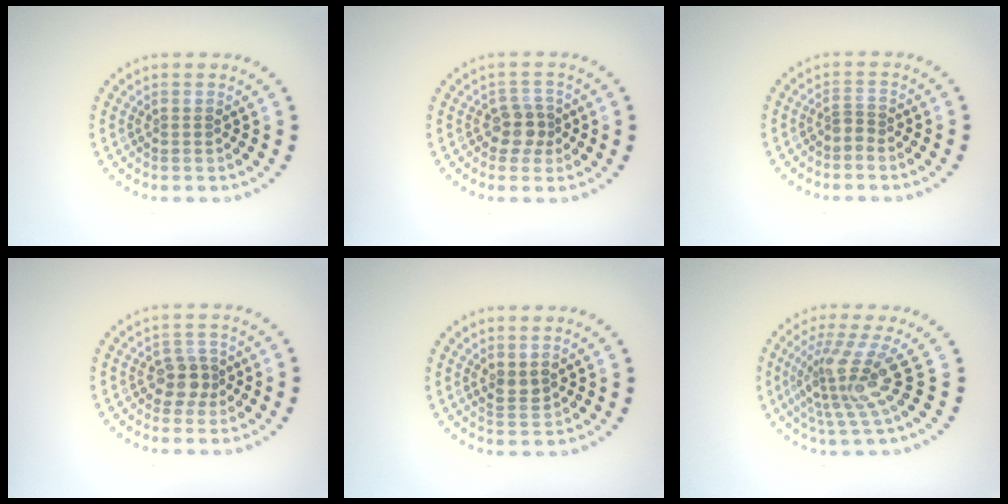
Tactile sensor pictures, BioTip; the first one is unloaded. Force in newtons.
{"total": 2.3, "press": 1.9, "slide": 1.2}
{"total": 1.0, "press": 0.6, "slide": 0.8}
{"total": 2.3, "press": 1.9, "slide": 1.2}
{"total": 1.4, "press": 1.3, "slide": 0.6}
{"total": 4.5, "press": 3.0, "slide": 3.3}